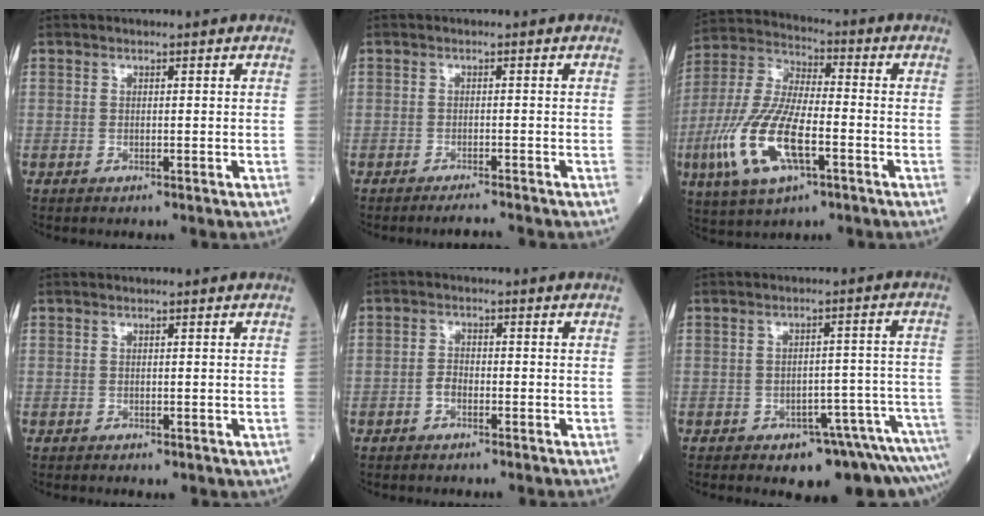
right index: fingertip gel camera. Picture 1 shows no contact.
{"total": 2.9, "force": [-2.7, -0.5, 1.0], "torque": [-0.016, -0.010, -0.038]}
{"total": 15.5, "force": [-5.1, 5.3, 13.6], "torque": [-0.303, -0.008, -0.095]}
{"total": 0.7, "force": [-0.2, 0.5, 0.5], "torque": [-0.004, -0.001, 0.002]}
{"total": 2.0, "force": [-0.9, 1.0, 1.4], "torque": [-0.023, 0.006, -0.018]}
{"total": 9.5, "force": [-8.1, 2.1, 4.6], "torque": [-0.023, 0.028, -0.104]}